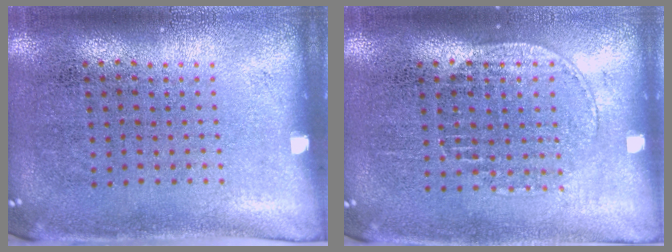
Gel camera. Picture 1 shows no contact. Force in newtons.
{"total": 1.2, "press": 1.0, "slide": 0.5}